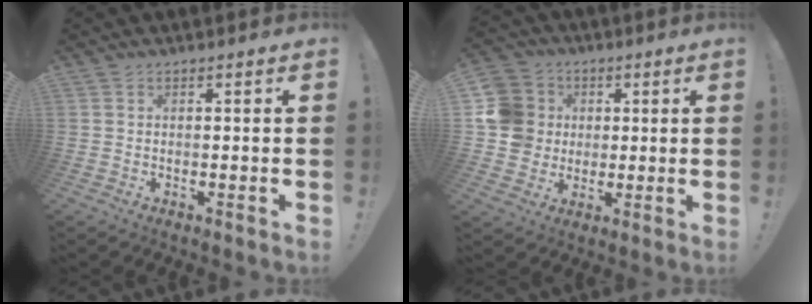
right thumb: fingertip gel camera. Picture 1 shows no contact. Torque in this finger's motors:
{"motor_torque": [1.09, 1.05, 0.42, -0.31, -0.01]}